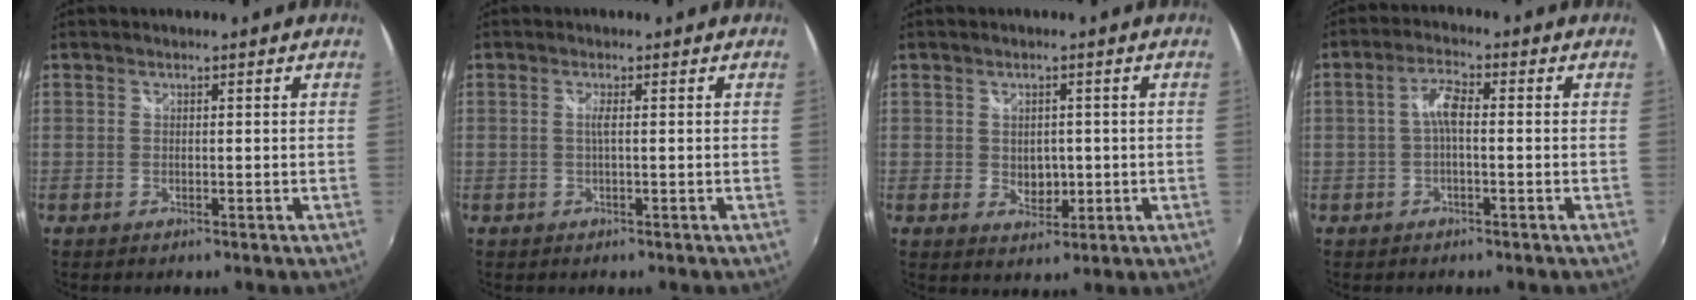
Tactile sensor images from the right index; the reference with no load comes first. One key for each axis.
{"total": 1.2, "fx": 0.0, "fy": -0.3, "fz": 1.2, "tx": -0.022, "ty": -0.001, "tz": -0.002}
{"total": 3.8, "fx": -0.2, "fy": 3.0, "fz": 2.4, "tx": -0.035, "ty": -0.004, "tz": 0.000}
{"total": 3.8, "fx": -0.4, "fy": 1.1, "fz": 3.7, "tx": -0.076, "ty": 0.012, "tz": -0.008}